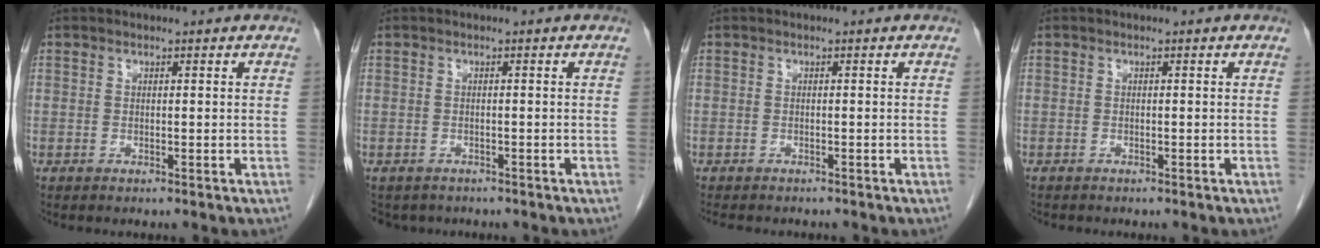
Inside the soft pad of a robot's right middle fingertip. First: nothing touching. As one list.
[{"total": 3.5, "force": [-3.0, 1.9, 0.4], "torque": [-0.004, 0.000, -0.040]}, {"total": 5.1, "force": [-4.5, 1.6, 2.0], "torque": [-0.033, -0.009, -0.059]}, {"total": 0.7, "force": [-0.6, 0.3, 0.1], "torque": [-0.009, 0.000, -0.011]}]